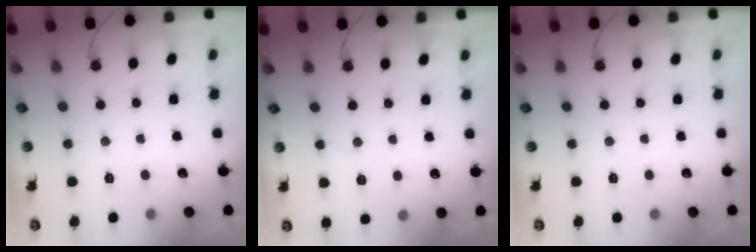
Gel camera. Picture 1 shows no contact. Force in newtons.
{"total": 3.5, "press": 3.3, "slide": 1.1}
{"total": 0.0}